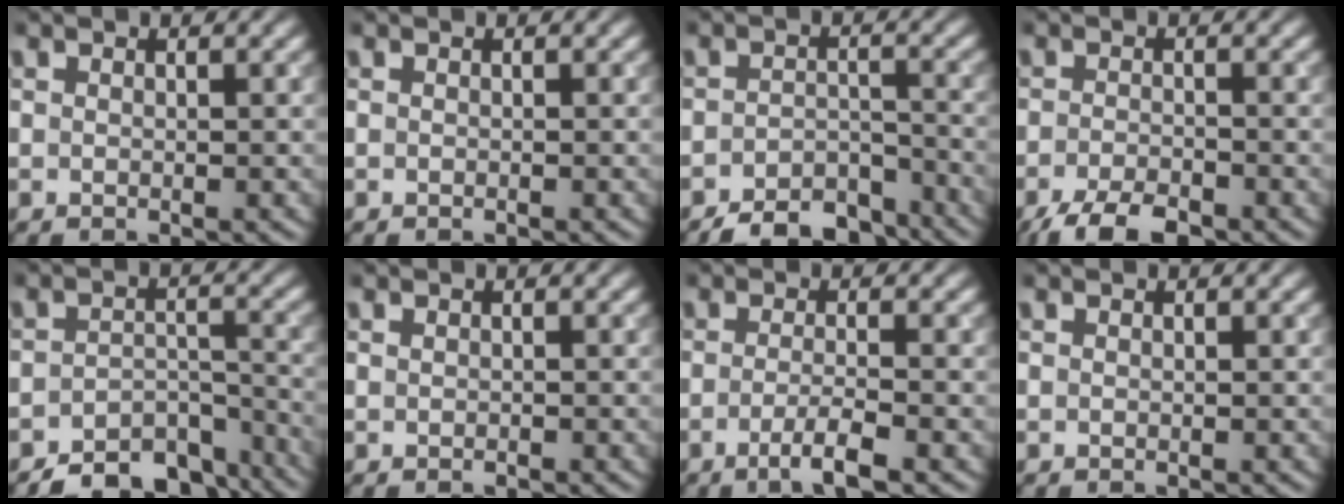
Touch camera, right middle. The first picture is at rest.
{"total": 0.0}
{"total": 5.4, "force": [-4.6, 2.0, 2.0], "torque": [-0.023, -0.005, -0.070]}
{"total": 4.3, "force": [-3.2, 1.3, 2.5], "torque": [-0.041, -0.005, -0.060]}
{"total": 6.7, "force": [-5.6, 2.7, 2.6], "torque": [-0.031, -0.011, -0.082]}
{"total": 0.0}
{"total": 2.9, "force": [-1.3, 0.6, 2.6], "torque": [-0.040, 0.001, -0.029]}
{"total": 0.0}